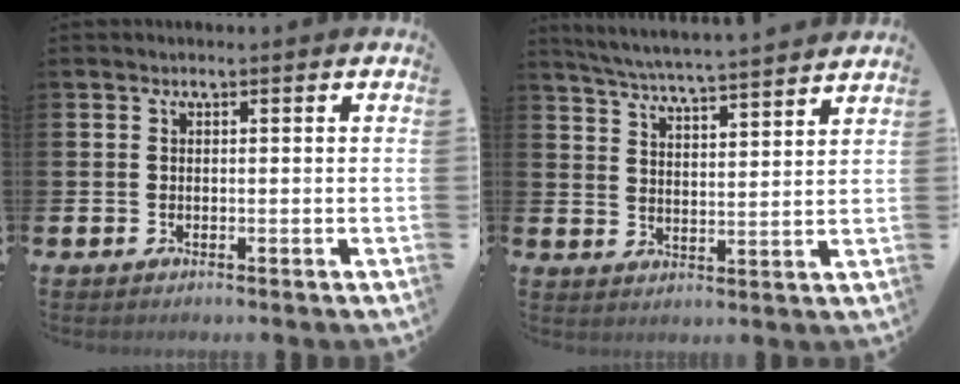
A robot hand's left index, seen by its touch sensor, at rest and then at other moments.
{"total": 5.7, "force": [5.6, -0.4, 1.2], "torque": [-0.046, -0.044, 0.096]}